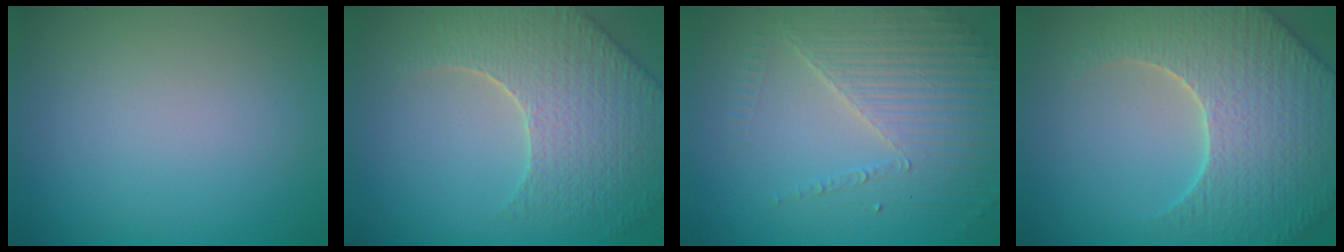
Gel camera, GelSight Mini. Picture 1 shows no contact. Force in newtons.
{"total": 7.7, "press": 5.8, "slide": 5.1}
{"total": 4.5, "press": 3.9, "slide": 2.2}
{"total": 7.8, "press": 7.5, "slide": 2.0}